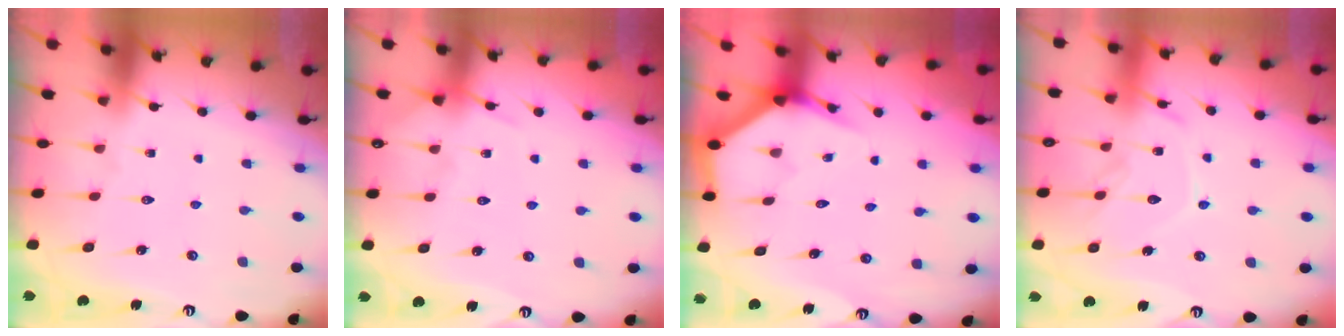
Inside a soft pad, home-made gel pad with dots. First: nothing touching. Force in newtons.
{"total": 4.8, "press": 4.8, "slide": 0.5}
{"total": 4.0, "press": 4.0, "slide": 0.2}
{"total": 11.4, "press": 11.4, "slide": 0.5}